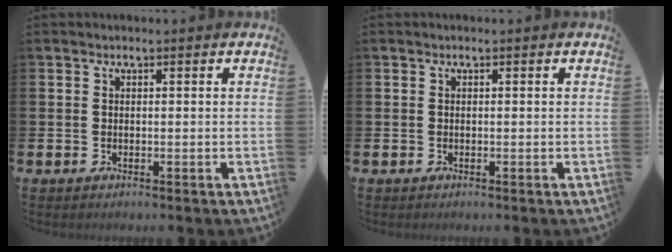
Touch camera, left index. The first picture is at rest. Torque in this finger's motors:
{"motor_torque": [-0.01, 0.00, 0.00, 0.02]}